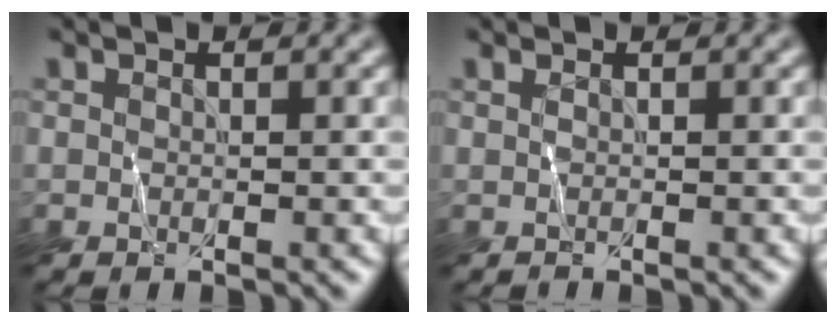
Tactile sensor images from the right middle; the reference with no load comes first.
{"total": 0.0}